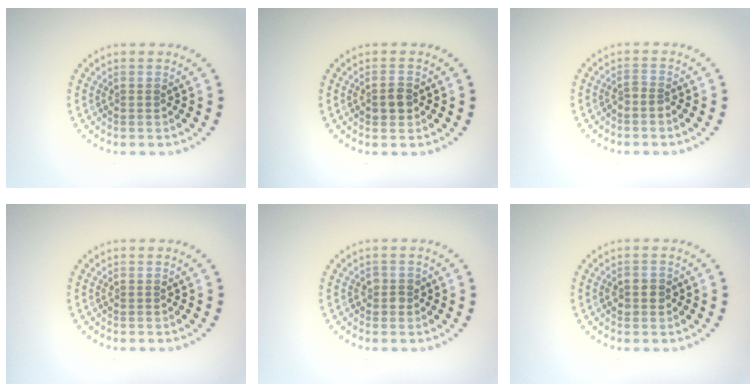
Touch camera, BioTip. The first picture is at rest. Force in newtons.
{"total": 1.7, "press": 1.6, "slide": 0.3}
{"total": 1.0, "press": 0.5, "slide": 0.8}
{"total": 0.0}
{"total": 1.3, "press": 1.2, "slide": 0.5}
{"total": 1.6, "press": 1.5, "slide": 0.5}